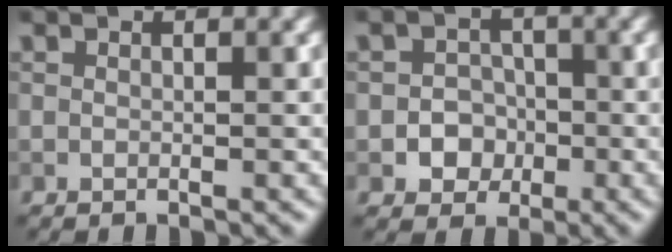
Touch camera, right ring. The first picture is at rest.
{"total": 3.2, "force": [-1.0, 2.8, 1.1], "torque": [0.005, 0.002, -0.030]}